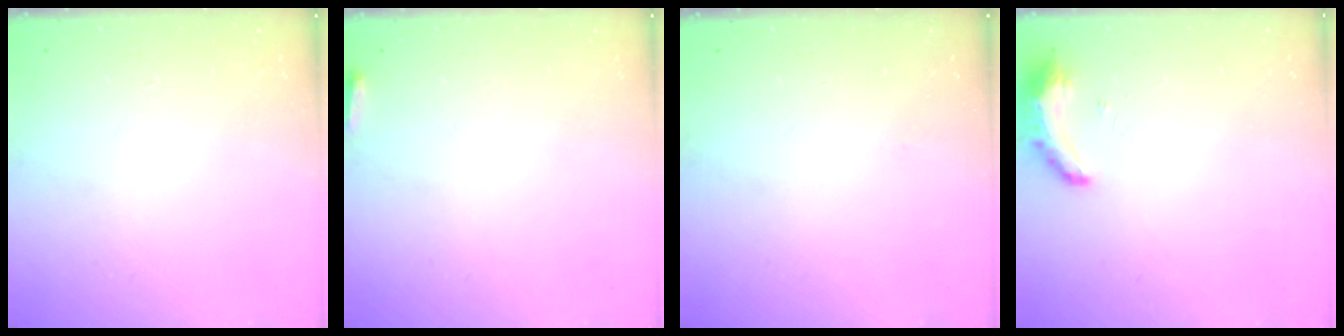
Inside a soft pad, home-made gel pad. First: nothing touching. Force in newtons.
{"total": 2.7, "press": 2.6, "slide": 0.9}
{"total": 9.0, "press": 1.4, "slide": 8.9}
{"total": 8.8, "press": 8.7, "slide": 1.3}